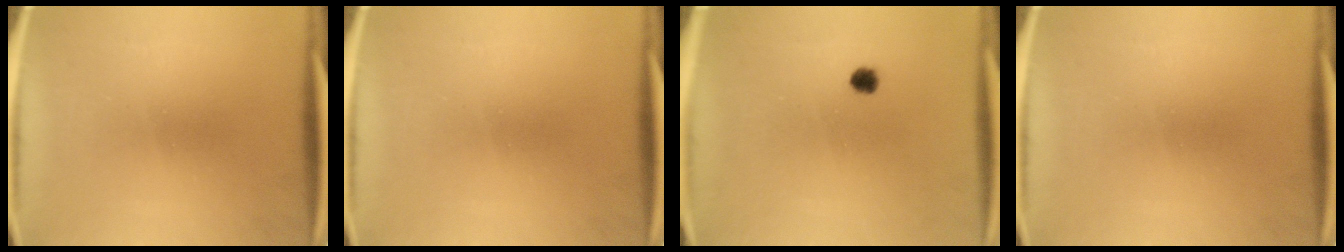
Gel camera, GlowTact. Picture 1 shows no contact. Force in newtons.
{"total": 0.0}
{"total": 1.7}
{"total": 0.0}